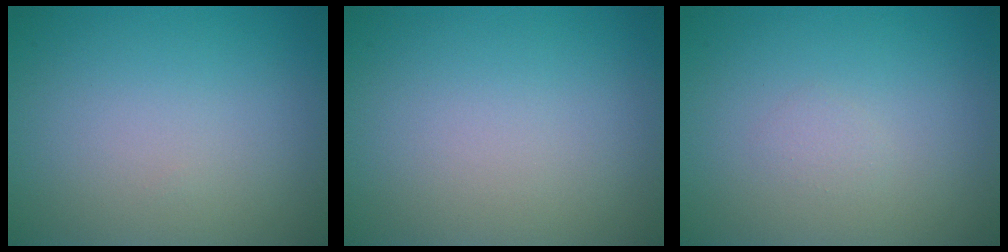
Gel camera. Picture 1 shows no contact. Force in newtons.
{"total": 0.0}
{"total": 0.6, "press": 0.6, "slide": 0.0}